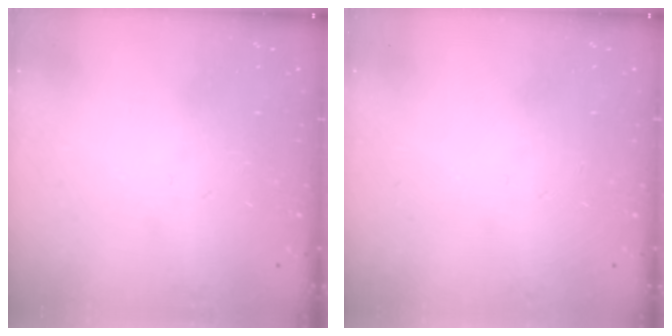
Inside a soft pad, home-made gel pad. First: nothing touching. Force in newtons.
{"total": 0.0}